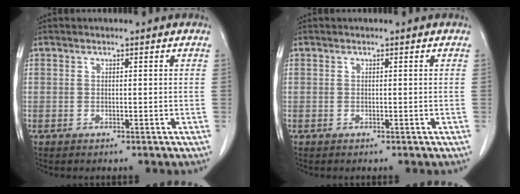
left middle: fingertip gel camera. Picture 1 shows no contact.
{"total": 0.0}